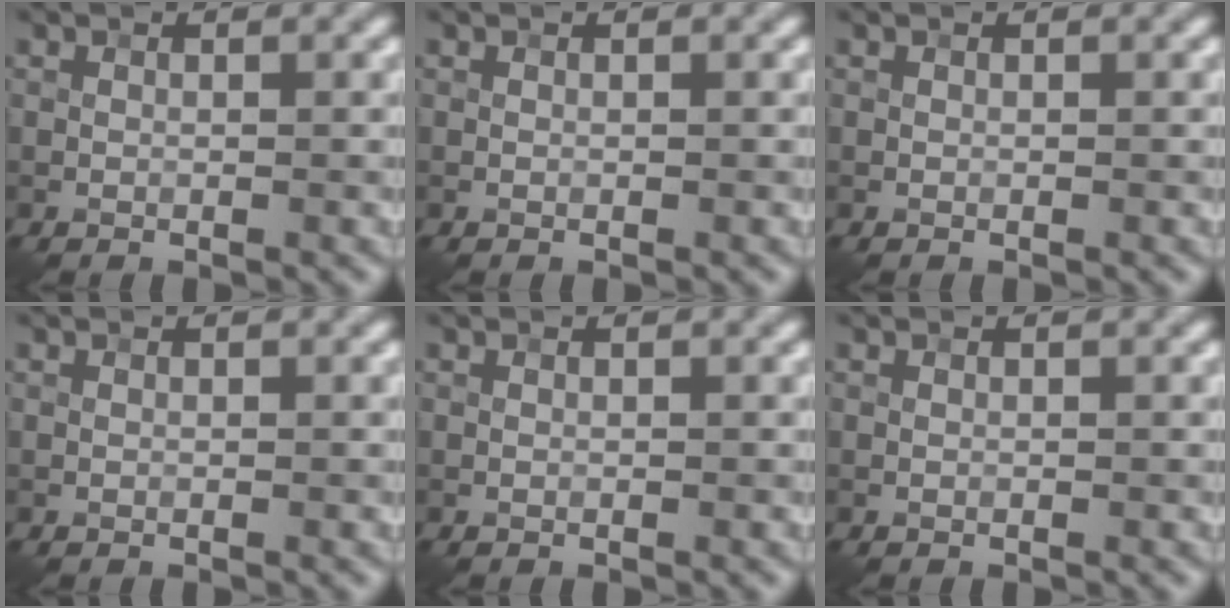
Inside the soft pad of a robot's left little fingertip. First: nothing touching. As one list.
[{"total": 0.0}, {"total": 0.0}, {"total": 0.0}, {"total": 0.0}, {"total": 0.0}]